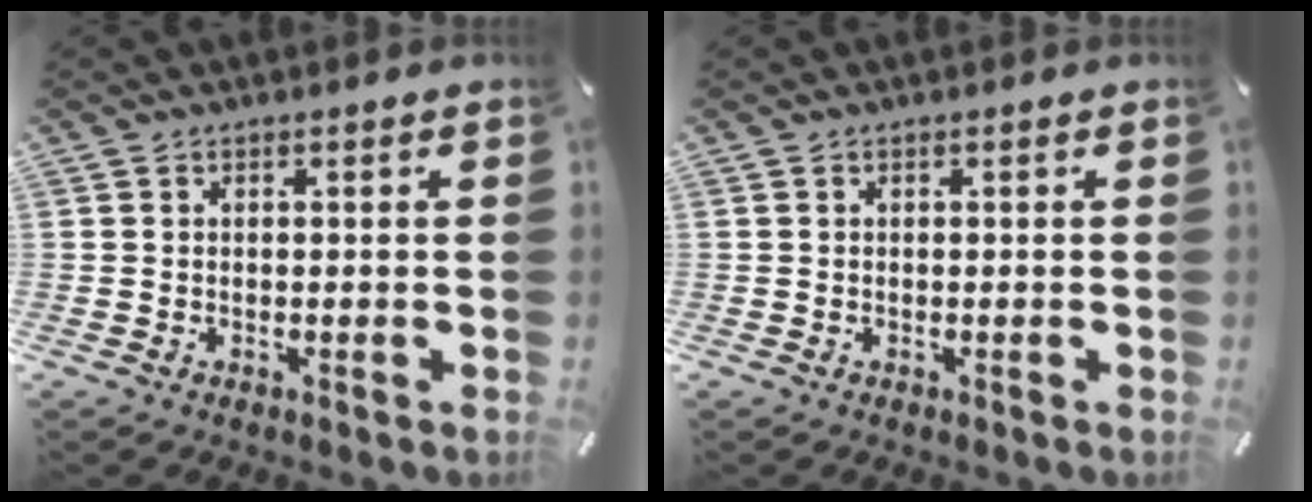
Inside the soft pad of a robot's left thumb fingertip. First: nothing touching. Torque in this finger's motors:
{"motor_torque": [-0.10, 0.10, 0.00, 0.00, 0.00]}